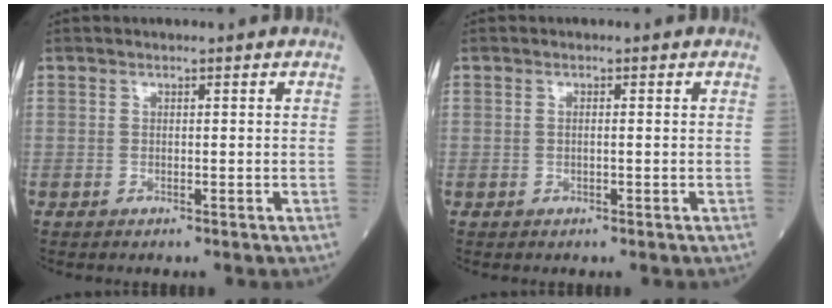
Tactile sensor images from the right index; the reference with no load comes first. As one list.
[{"total": 0.6, "force": [0.0, 0.0, 0.6], "torque": [-0.013, 0.000, -0.001]}]